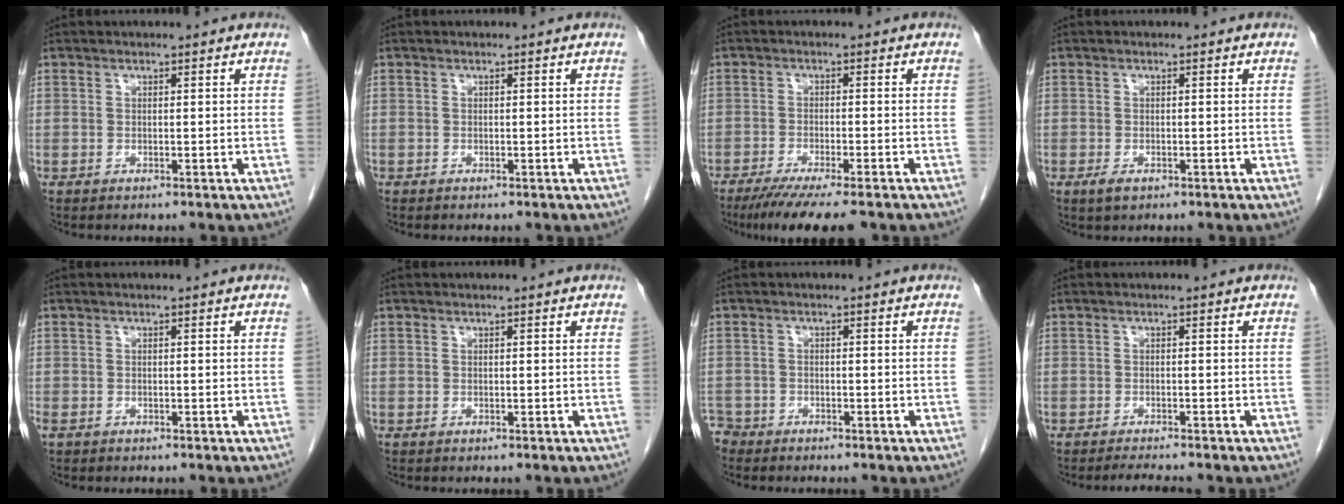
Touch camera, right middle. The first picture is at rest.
{"total": 0.0}
{"total": 9.6, "force": [-7.7, 0.6, 5.6], "torque": [-0.079, -0.021, -0.119]}
{"total": 1.7, "force": [-0.9, 0.8, 1.2], "torque": [-0.025, -0.001, -0.010]}
{"total": 0.8, "force": [-0.5, 0.5, 0.4], "torque": [-0.012, -0.002, -0.007]}
{"total": 0.0}
{"total": 2.5, "force": [-2.3, 1.0, -0.4], "torque": [0.005, -0.001, -0.045]}
{"total": 2.7, "force": [-2.5, 0.0, 1.0], "torque": [-0.020, -0.010, -0.038]}